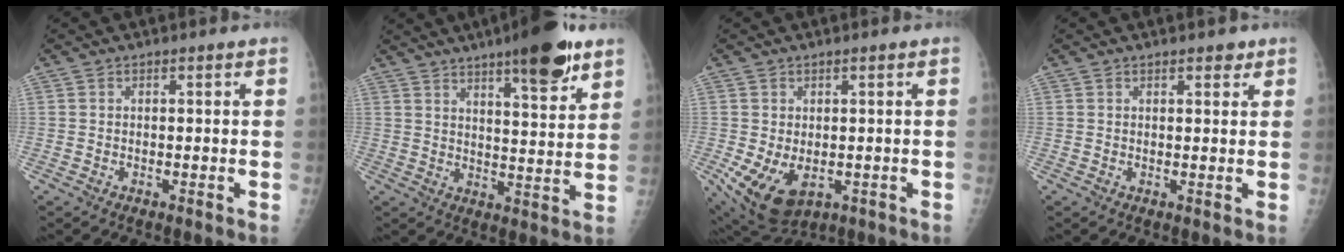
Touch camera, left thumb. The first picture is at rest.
{"total": 14.0, "force": [9.0, 3.2, 10.2], "torque": [-0.128, -0.046, 0.131]}
{"total": 10.1, "force": [-2.5, 6.5, 7.4], "torque": [-0.126, -0.006, -0.021]}
{"total": 2.2, "force": [1.5, 1.0, 1.2], "torque": [-0.003, -0.007, 0.017]}